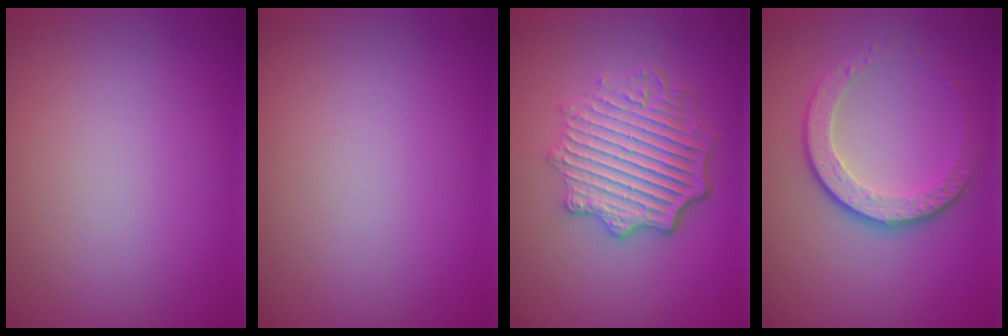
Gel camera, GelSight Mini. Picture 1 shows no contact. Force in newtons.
{"total": 0.0}
{"total": 6.0, "press": 4.5, "slide": 4.0}
{"total": 4.3, "press": 3.0, "slide": 3.1}